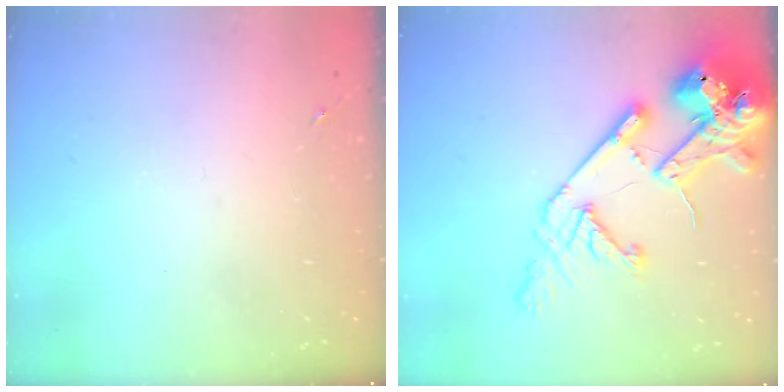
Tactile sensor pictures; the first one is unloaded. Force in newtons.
{"total": 20.3, "press": 20.1, "slide": 2.7}